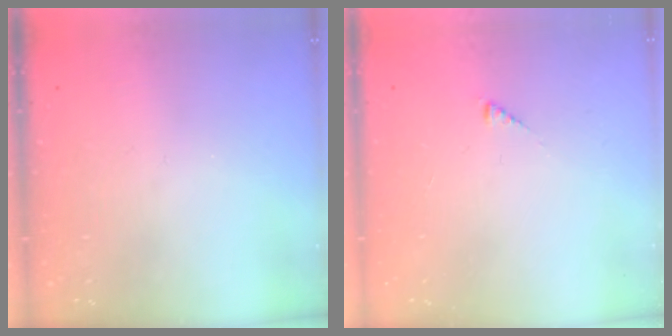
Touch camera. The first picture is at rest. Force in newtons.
{"total": 2.0, "press": 2.0, "slide": 0.3}